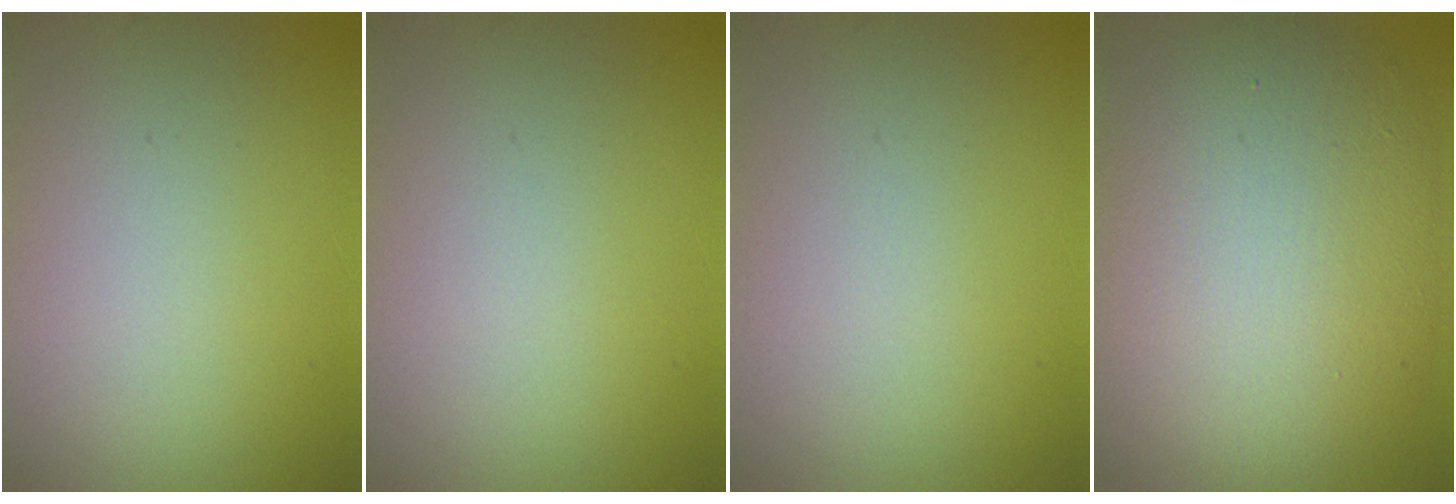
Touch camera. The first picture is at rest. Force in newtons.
{"total": 0.0}
{"total": 0.0}
{"total": 12.2, "press": 12.2, "slide": 0.9}